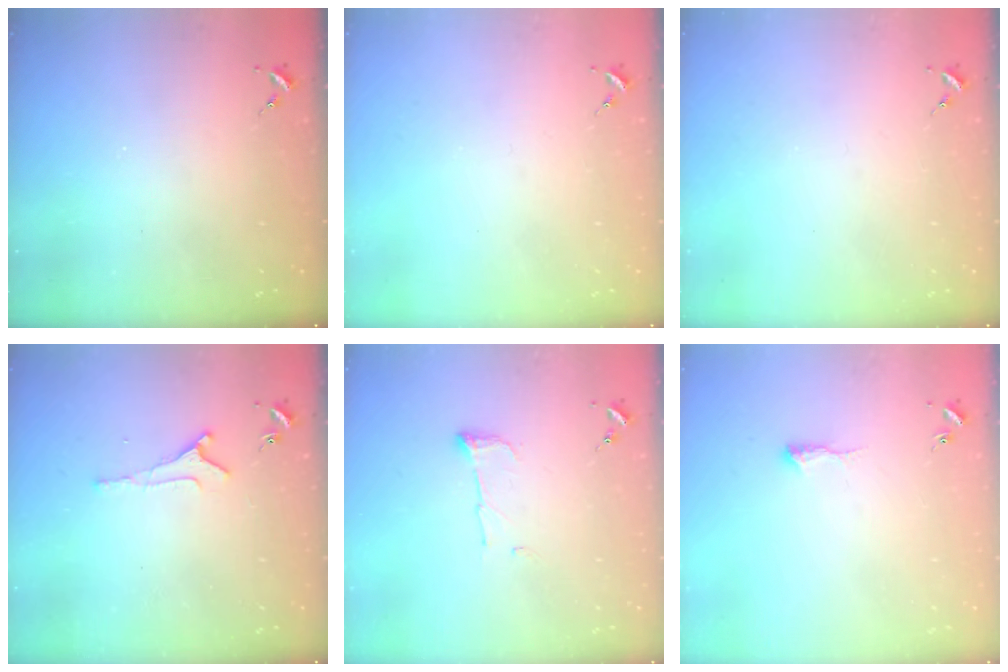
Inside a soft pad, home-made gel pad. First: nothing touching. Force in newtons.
{"total": 0.0}
{"total": 0.0}
{"total": 3.8, "press": 3.7, "slide": 0.5}
{"total": 6.1, "press": 6.1, "slide": 0.8}
{"total": 7.1, "press": 7.0, "slide": 0.7}